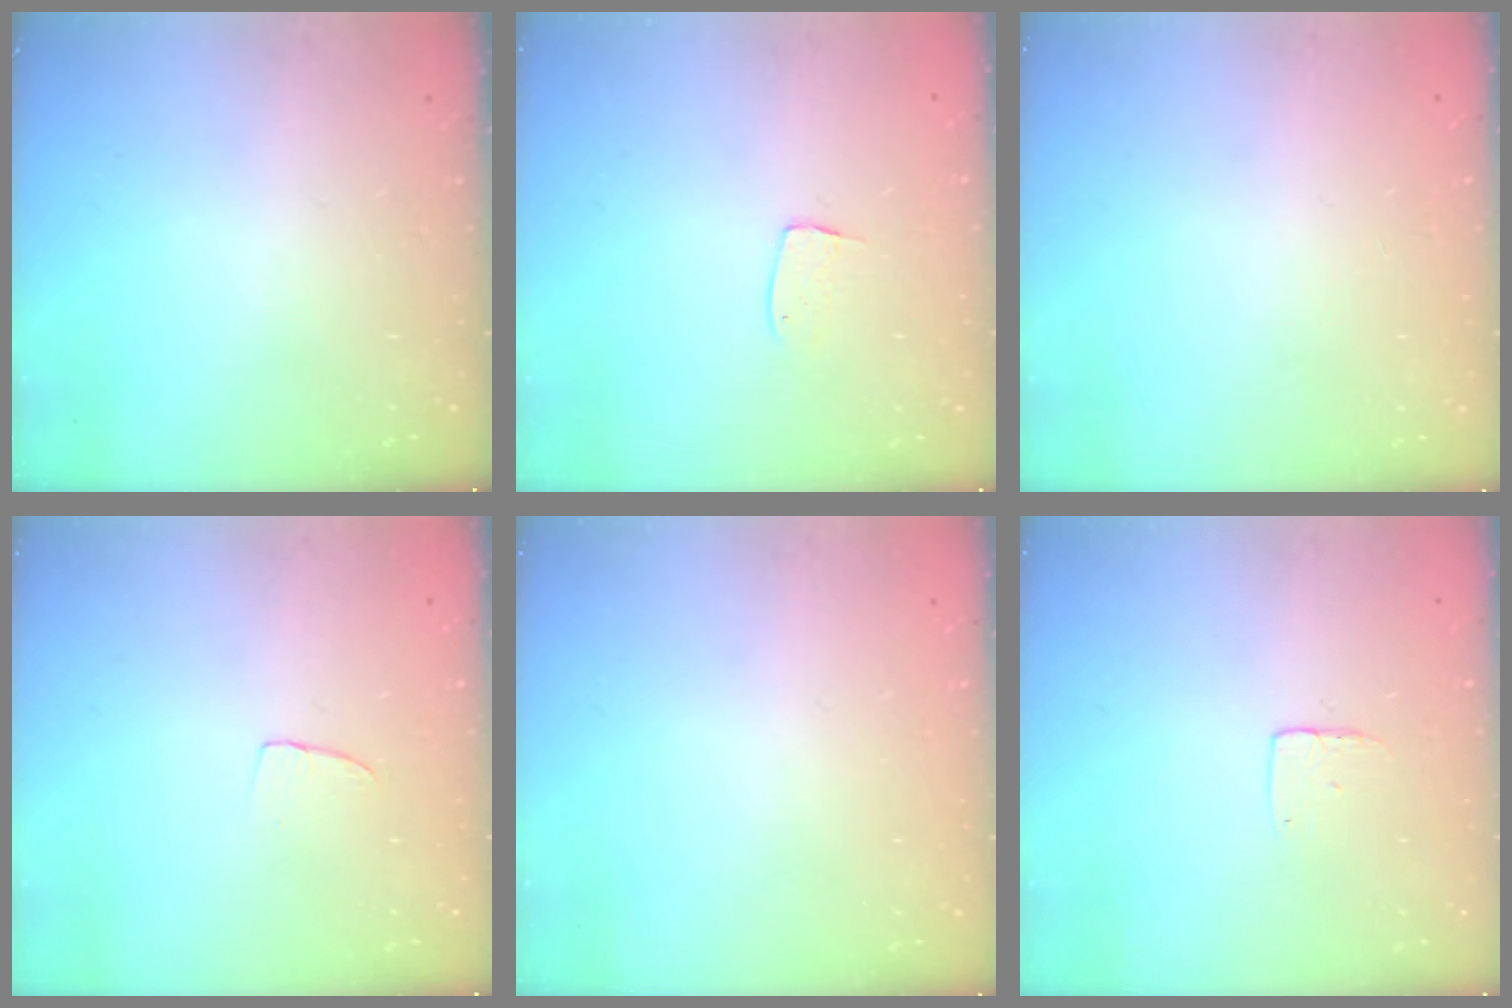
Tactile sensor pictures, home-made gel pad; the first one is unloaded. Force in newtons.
{"total": 5.2, "press": 5.2, "slide": 0.3}
{"total": 0.0}
{"total": 3.7, "press": 3.7, "slide": 0.2}
{"total": 0.0}
{"total": 3.6, "press": 3.6, "slide": 0.3}